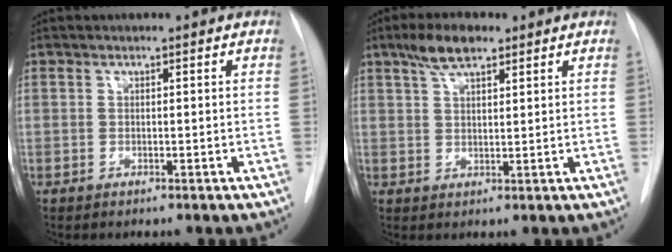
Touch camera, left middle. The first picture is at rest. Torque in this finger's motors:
{"motor_torque": [0.34, -0.34, -0.03, 0.00]}